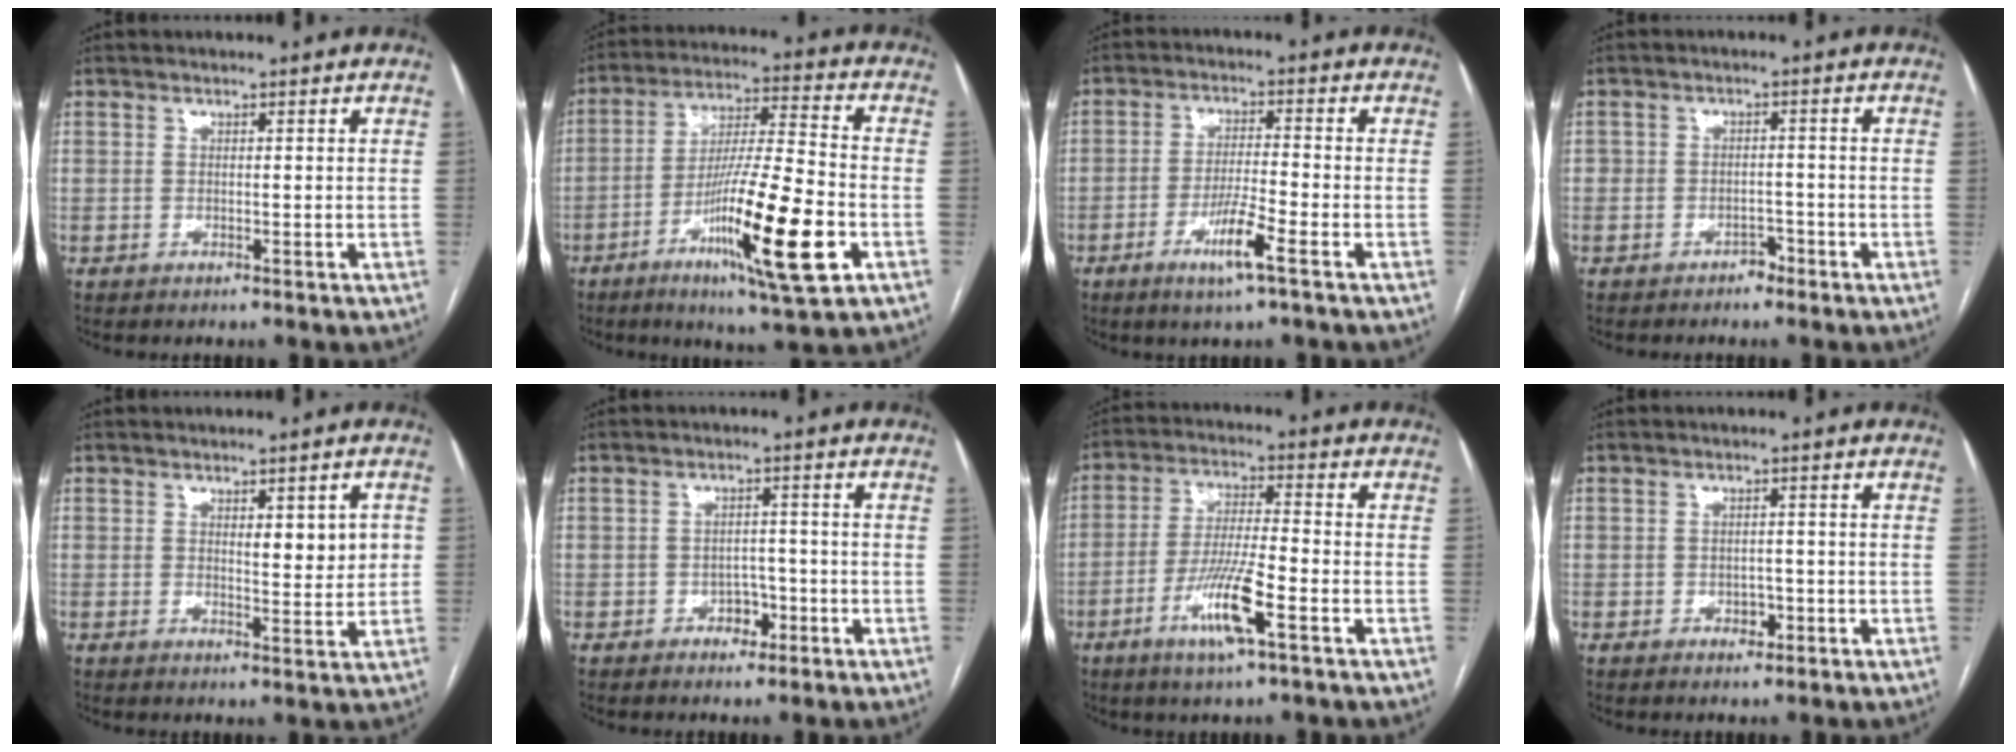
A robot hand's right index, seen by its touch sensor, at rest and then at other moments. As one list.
[{"total": 16.9, "force": [-6.3, 0.7, 15.7], "torque": [-0.281, -0.020, -0.108]}, {"total": 6.4, "force": [-3.3, -0.2, 5.4], "torque": [-0.104, -0.011, -0.064]}, {"total": 2.3, "force": [-1.7, 1.5, 0.6], "torque": [-0.007, 0.007, -0.026]}, {"total": 4.7, "force": [1.2, 1.3, 4.3], "torque": [-0.058, -0.007, 0.019]}, {"total": 2.7, "force": [-1.4, 1.9, 1.4], "torque": [-0.011, 0.007, -0.017]}, {"total": 9.6, "force": [-4.3, 0.5, 8.6], "torque": [-0.168, -0.011, -0.081]}, {"total": 1.7, "force": [-0.7, 1.2, 1.0], "torque": [-0.012, 0.003, -0.006]}]